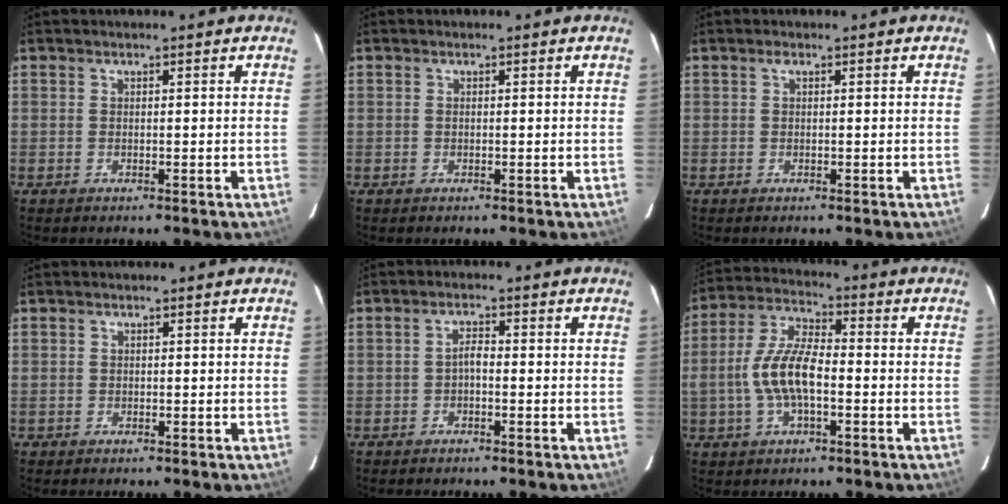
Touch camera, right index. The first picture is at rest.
{"total": 0.0}
{"total": 0.6, "force": [0.3, 0.3, 0.5], "torque": [-0.009, 0.005, 0.004]}
{"total": 0.8, "force": [-0.2, 0.7, -0.1], "torque": [0.001, 0.003, -0.002]}
{"total": 1.7, "force": [-0.7, 0.7, 1.3], "torque": [-0.026, 0.008, -0.015]}
{"total": 11.0, "force": [-2.2, 4.6, 9.7], "torque": [-0.204, 0.009, -0.042]}